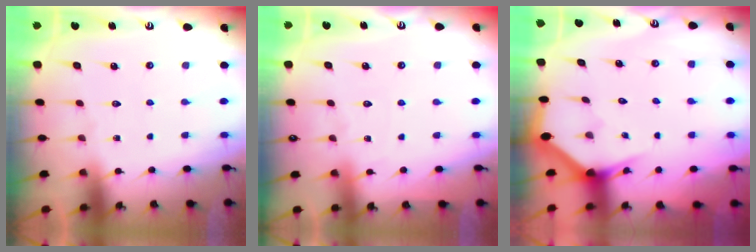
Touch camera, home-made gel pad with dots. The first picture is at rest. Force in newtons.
{"total": 3.0, "press": 2.9, "slide": 0.4}
{"total": 2.6, "press": 2.6, "slide": 0.0}